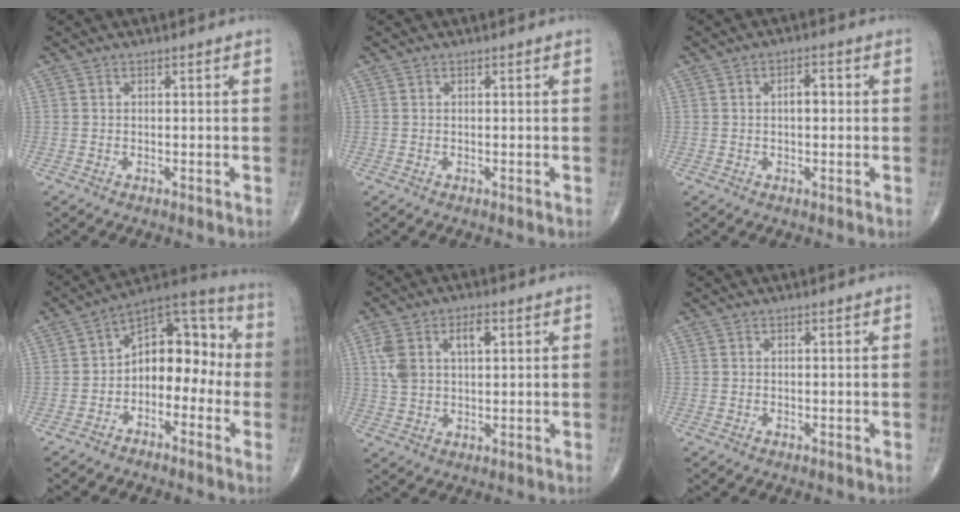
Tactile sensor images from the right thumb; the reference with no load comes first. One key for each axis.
{"total": 0.0}
{"total": 3.3, "fx": 0.2, "fy": 1.7, "fz": 2.8, "tx": -0.038, "ty": 0.008, "tz": 0.001}
{"total": 12.7, "fx": -2.0, "fy": 8.2, "fz": 9.4, "tx": -0.097, "ty": 0.056, "tz": -0.049}
{"total": 8.4, "fx": 2.7, "fy": 4.7, "fz": 6.4, "tx": -0.124, "ty": 0.011, "tz": 0.055}
{"total": 0.0}